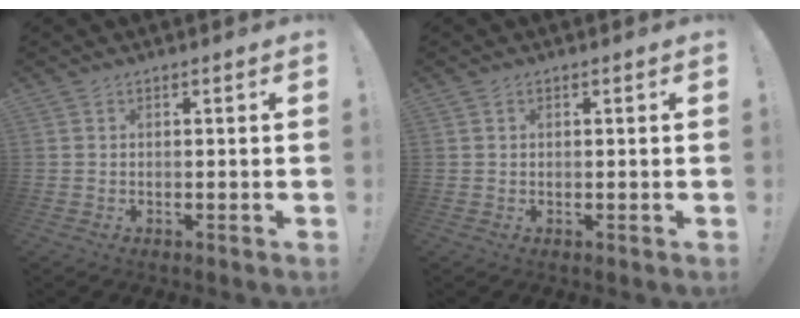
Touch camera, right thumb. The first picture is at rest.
{"total": 0.5, "force": [0.2, 0.4, 0.2], "torque": [-0.004, 0.002, 0.004]}